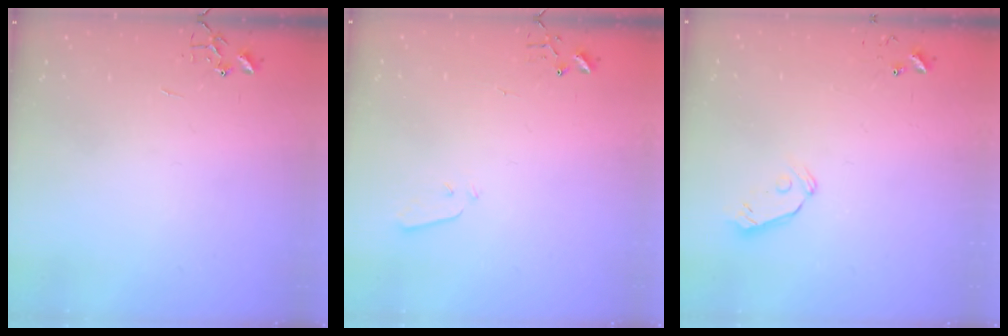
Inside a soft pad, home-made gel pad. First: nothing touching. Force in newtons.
{"total": 3.4, "press": 3.3, "slide": 0.7}
{"total": 5.8, "press": 5.7, "slide": 0.9}